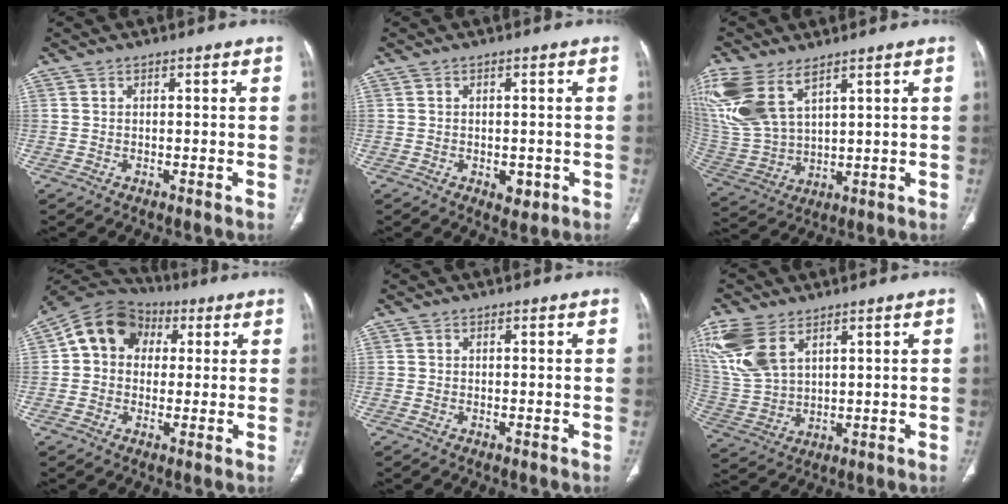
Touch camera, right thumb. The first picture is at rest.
{"total": 3.1, "force": [-0.9, 2.0, 2.1], "torque": [-0.014, 0.001, -0.005]}
{"total": 16.9, "force": [9.1, 8.8, 11.1], "torque": [-0.267, -0.021, 0.200]}
{"total": 11.6, "force": [2.3, 9.7, 6.0], "torque": [-0.084, 0.024, 0.025]}
{"total": 0.0}
{"total": 12.8, "force": [6.7, 7.3, 8.2], "torque": [-0.189, -0.010, 0.150]}